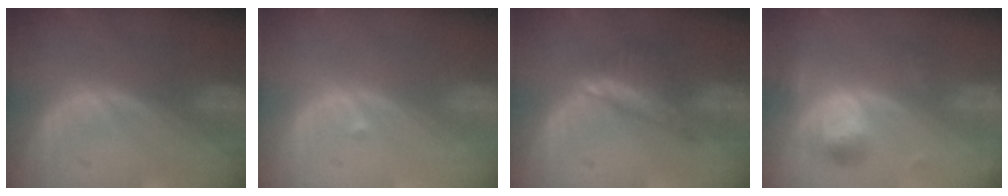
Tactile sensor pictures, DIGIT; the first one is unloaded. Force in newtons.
{"total": 0.5, "press": 0.4, "slide": 0.3}
{"total": 6.1, "press": 5.4, "slide": 2.9}
{"total": 5.4, "press": 4.8, "slide": 2.3}